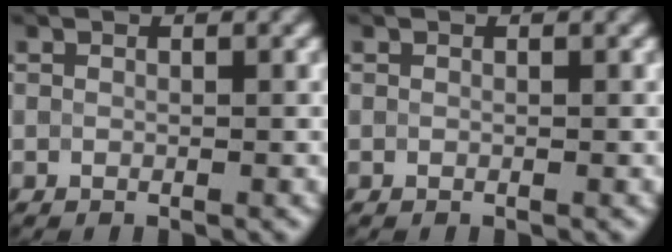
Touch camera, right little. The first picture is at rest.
{"total": 0.0}